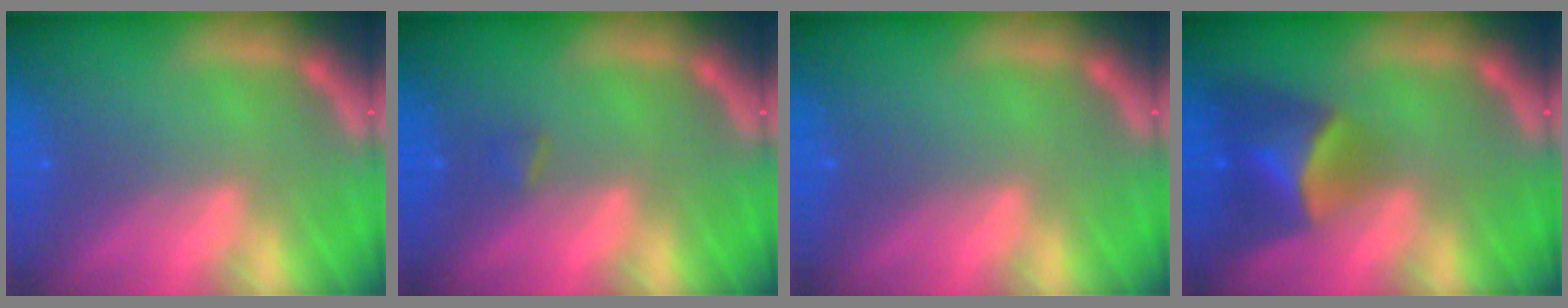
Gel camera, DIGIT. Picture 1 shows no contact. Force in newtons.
{"total": 0.9}
{"total": 0.0}
{"total": 6.0}